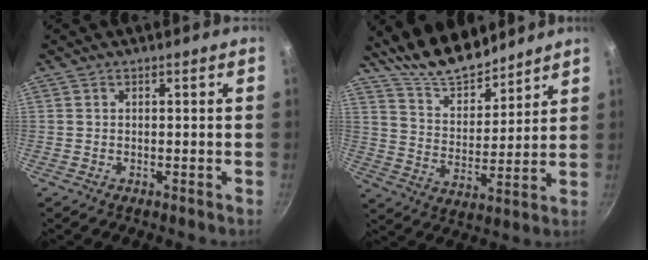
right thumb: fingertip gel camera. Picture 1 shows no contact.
{"total": 13.0, "force": [11.5, 4.2, 4.4], "torque": [-0.049, -0.083, 0.205]}